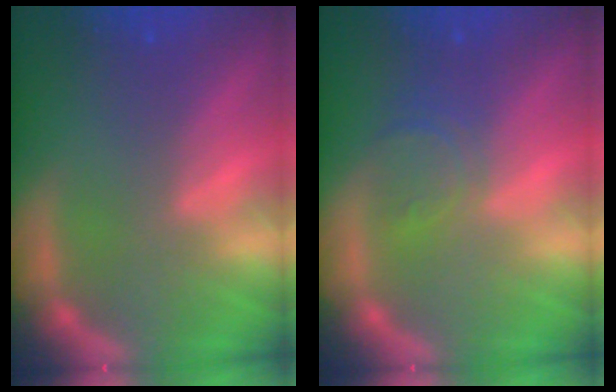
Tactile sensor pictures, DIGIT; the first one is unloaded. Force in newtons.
{"total": 3.0}